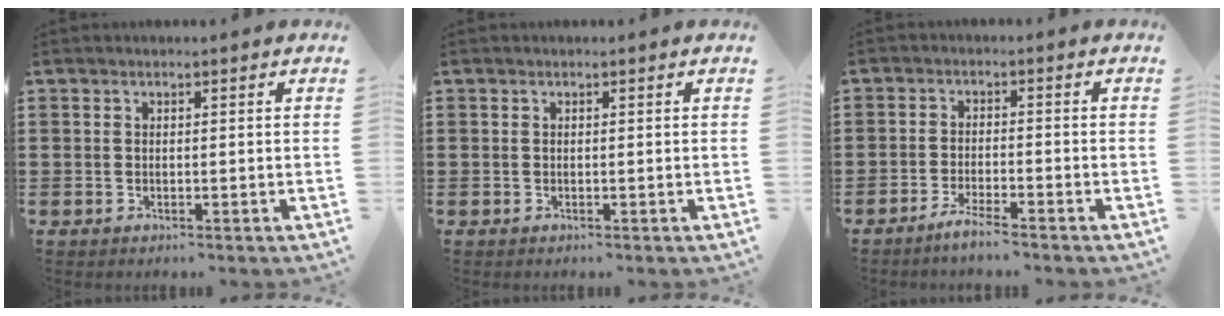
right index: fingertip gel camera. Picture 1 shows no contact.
{"total": 0.0}
{"total": 2.9, "force": [-2.6, -0.2, 1.3], "torque": [-0.029, 0.001, -0.050]}